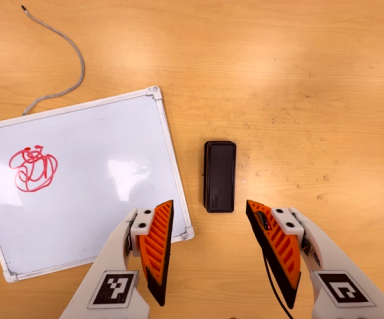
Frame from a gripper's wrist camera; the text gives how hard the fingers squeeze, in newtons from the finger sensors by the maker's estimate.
{"total": 0.0}